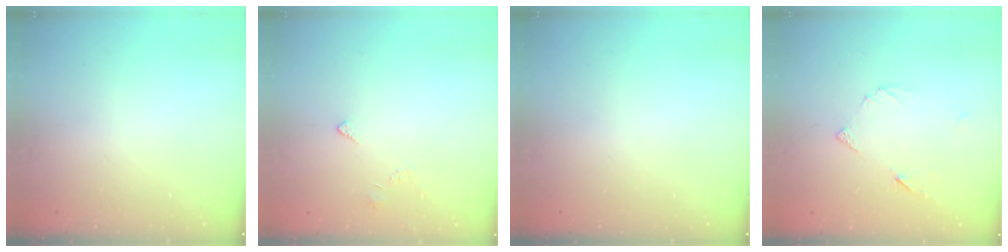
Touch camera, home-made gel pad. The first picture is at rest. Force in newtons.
{"total": 2.7, "press": 2.6, "slide": 0.4}
{"total": 0.0}
{"total": 6.3, "press": 6.2, "slide": 0.8}